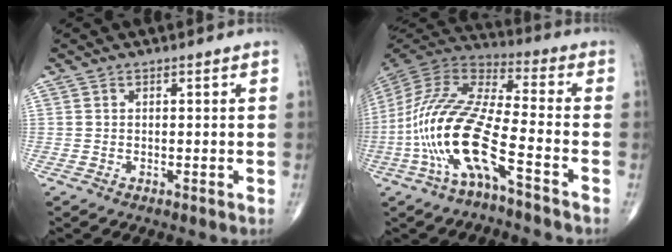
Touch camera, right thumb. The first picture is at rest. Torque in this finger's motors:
{"motor_torque": [2.68, 2.33, 2.16, -0.59, 0.75]}